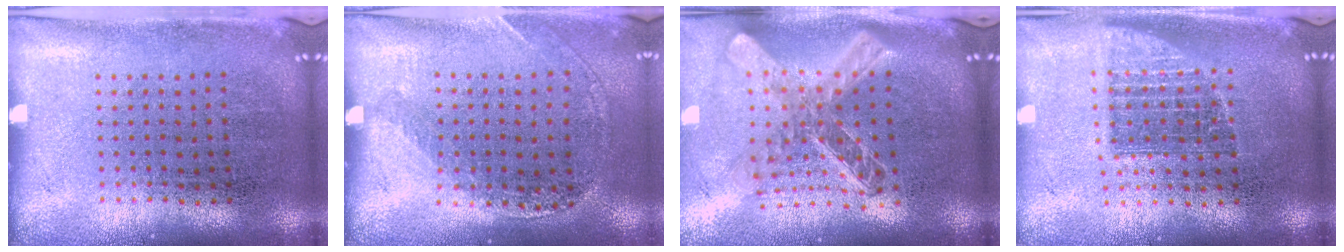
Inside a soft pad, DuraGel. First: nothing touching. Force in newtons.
{"total": 1.1, "press": 1.1, "slide": 0.4}
{"total": 2.5, "press": 2.0, "slide": 1.6}
{"total": 1.3, "press": 1.0, "slide": 0.8}